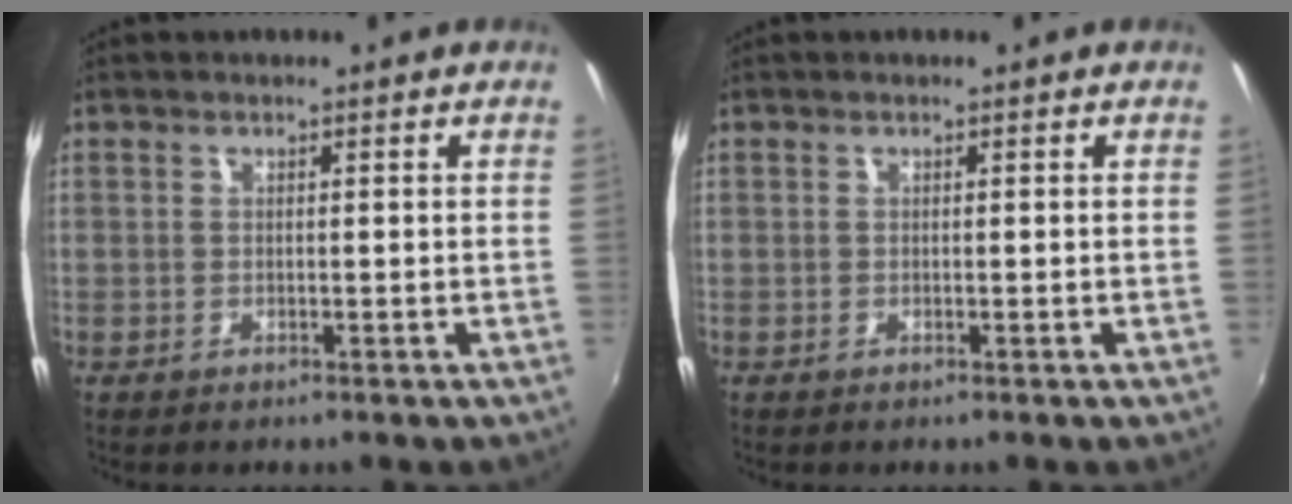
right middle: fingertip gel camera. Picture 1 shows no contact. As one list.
[{"total": 0.0}]